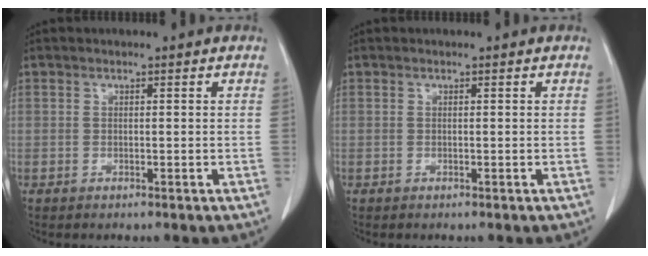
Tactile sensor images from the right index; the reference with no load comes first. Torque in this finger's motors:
{"motor_torque": [0.00, 0.00, 0.00, 0.00]}